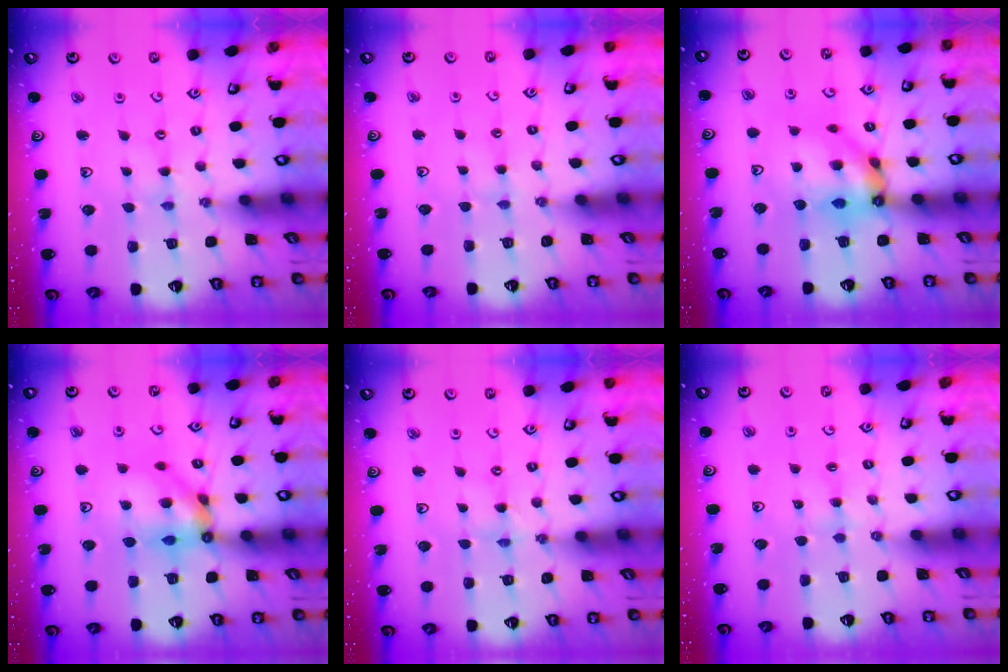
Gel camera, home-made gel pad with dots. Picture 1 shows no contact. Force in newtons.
{"total": 2.1, "press": 2.0, "slide": 0.4}
{"total": 10.0, "press": 10.0, "slide": 0.4}
{"total": 10.6, "press": 10.6, "slide": 1.3}
{"total": 0.0}
{"total": 2.0, "press": 2.0, "slide": 0.3}